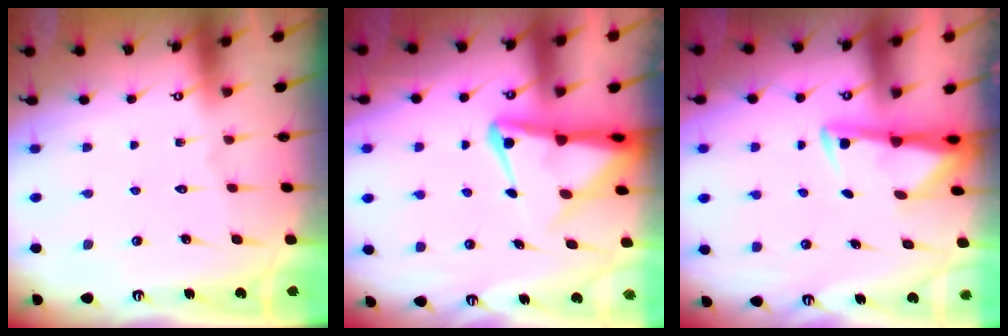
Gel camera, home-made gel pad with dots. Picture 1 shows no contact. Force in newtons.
{"total": 6.6, "press": 6.6, "slide": 0.7}
{"total": 2.9, "press": 2.8, "slide": 0.5}